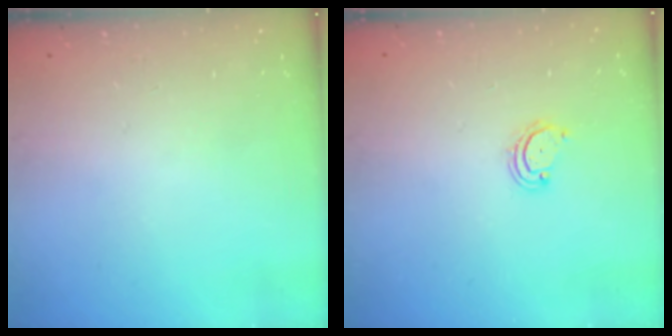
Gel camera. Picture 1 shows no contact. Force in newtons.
{"total": 3.3, "press": 3.3, "slide": 0.3}